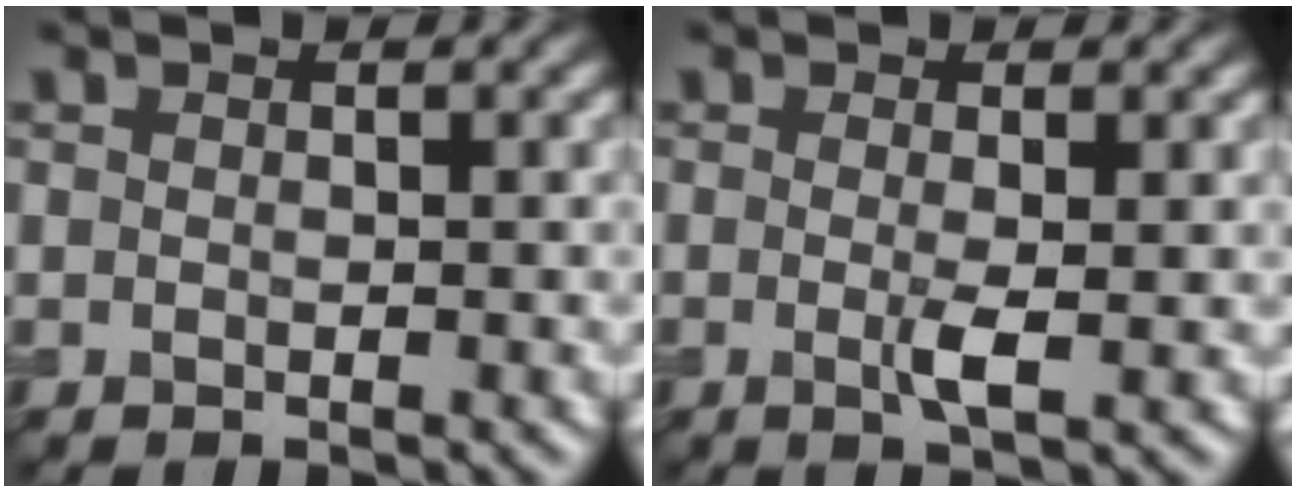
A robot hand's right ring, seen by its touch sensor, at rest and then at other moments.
{"total": 2.2, "force": [-0.2, 0.3, 2.1], "torque": [-0.044, -0.007, -0.004]}